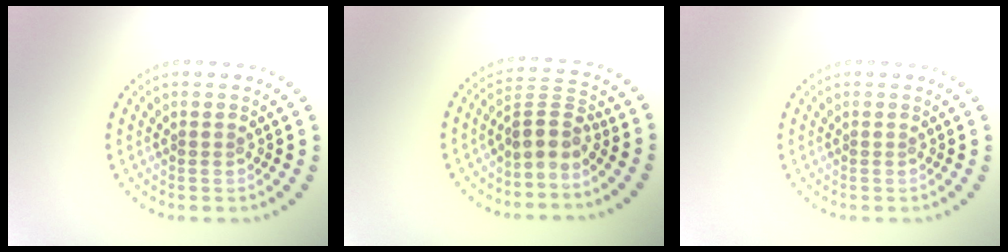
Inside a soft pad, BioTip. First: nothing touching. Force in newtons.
{"total": 2.8, "press": 2.0, "slide": 1.9}
{"total": 0.0}